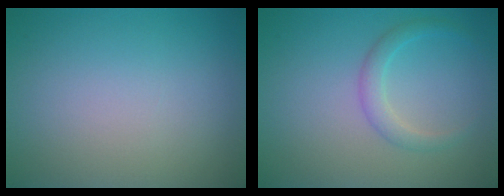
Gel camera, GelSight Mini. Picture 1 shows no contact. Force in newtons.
{"total": 1.8, "press": 1.8, "slide": 0.0}